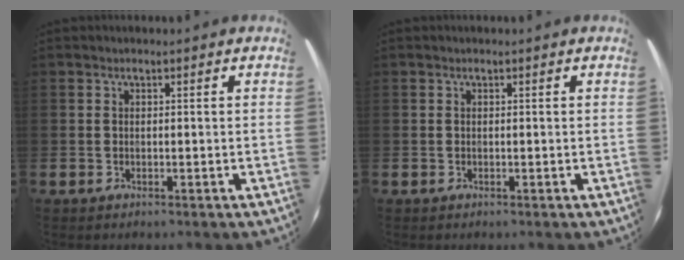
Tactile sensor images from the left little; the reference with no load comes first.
{"total": 0.0}